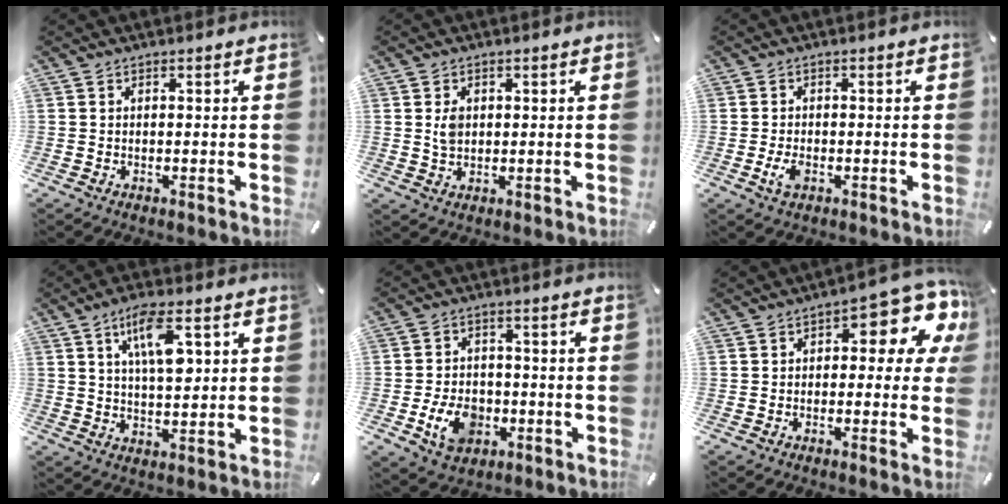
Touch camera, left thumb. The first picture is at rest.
{"total": 3.0, "force": [0.6, 2.3, 1.8], "torque": [-0.031, 0.002, 0.010]}
{"total": 3.0, "force": [-1.1, 1.7, 2.3], "torque": [-0.060, -0.003, -0.024]}
{"total": 10.3, "force": [4.0, 4.1, 8.6], "torque": [-0.142, -0.005, 0.064]}
{"total": 9.4, "force": [-3.0, 7.1, 5.5], "torque": [-0.104, 0.011, -0.053]}
{"total": 11.2, "force": [4.6, 4.7, 9.1], "torque": [-0.111, -0.039, 0.073]}